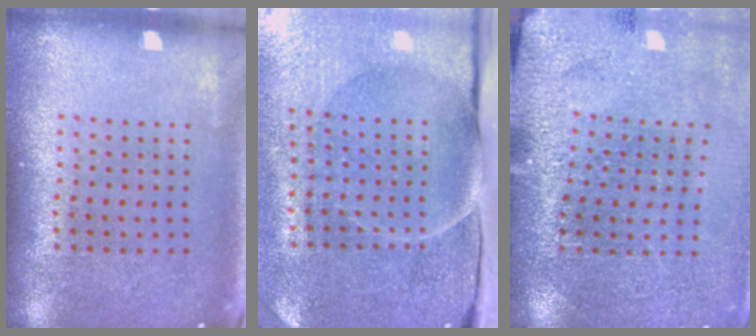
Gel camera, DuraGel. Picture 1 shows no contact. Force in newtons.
{"total": 4.9, "press": 4.0, "slide": 2.9}
{"total": 2.9, "press": 2.9, "slide": 0.2}